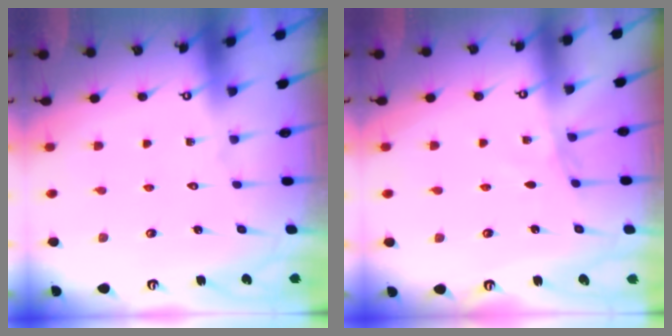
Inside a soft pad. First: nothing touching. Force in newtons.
{"total": 2.7, "press": 2.7, "slide": 0.4}